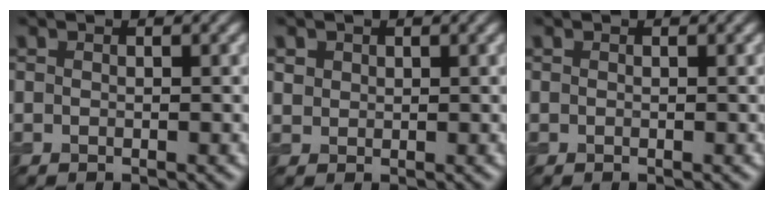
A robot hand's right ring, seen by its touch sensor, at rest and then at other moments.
{"total": 1.0, "force": [0.6, 0.8, 0.2], "torque": [-0.002, -0.003, 0.014]}
{"total": 0.0}